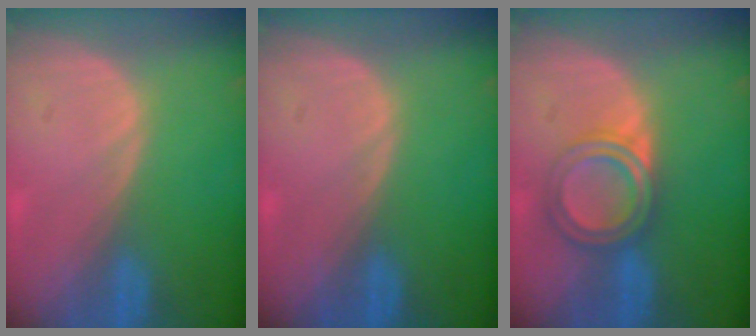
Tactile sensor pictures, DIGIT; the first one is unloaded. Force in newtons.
{"total": 0.0}
{"total": 5.3, "press": 5.3, "slide": 0.1}